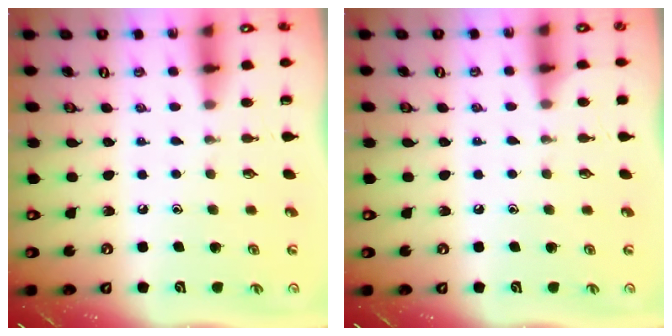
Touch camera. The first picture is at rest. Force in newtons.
{"total": 3.2, "press": 3.2, "slide": 0.5}